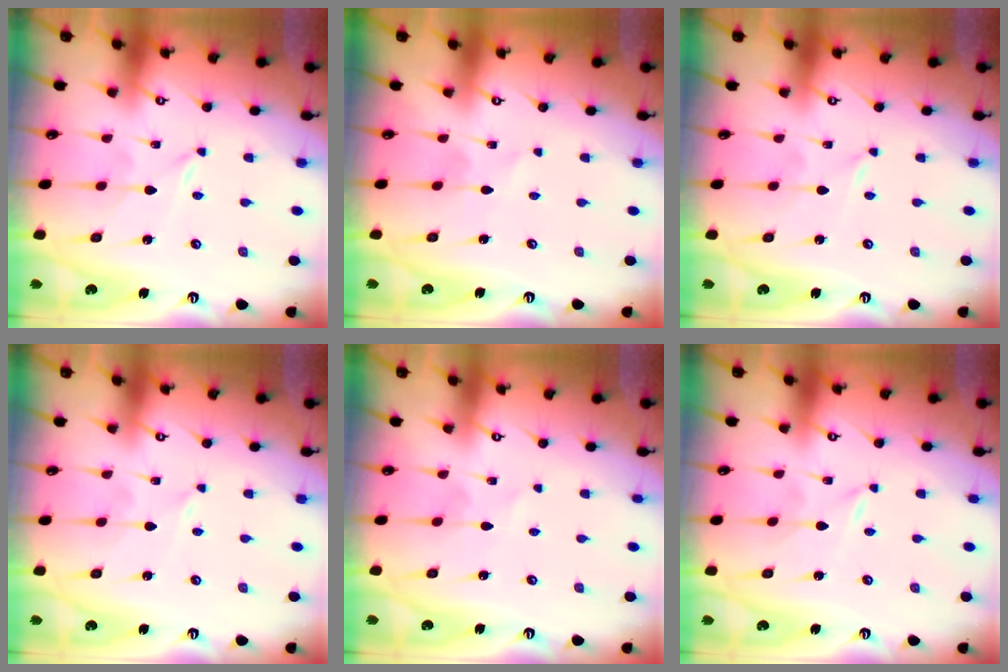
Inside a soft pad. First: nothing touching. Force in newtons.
{"total": 1.2, "press": 1.1, "slide": 0.1}
{"total": 0.0}
{"total": 0.0}
{"total": 0.8, "press": 0.8, "slide": 0.1}
{"total": 0.0}